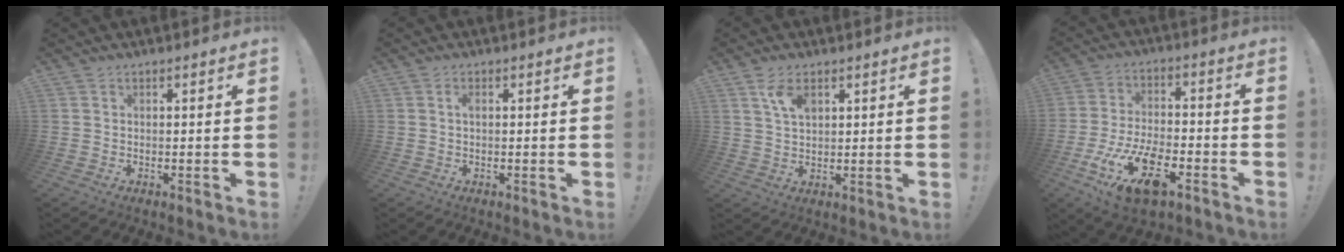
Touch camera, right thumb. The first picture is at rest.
{"total": 1.0, "force": [0.0, 0.5, 0.8], "torque": [-0.012, 0.002, -0.002]}
{"total": 5.7, "force": [2.7, 3.1, 4.0], "torque": [-0.062, -0.008, 0.047]}
{"total": 16.0, "force": [-8.0, 7.4, 11.7], "torque": [-0.208, 0.037, -0.133]}